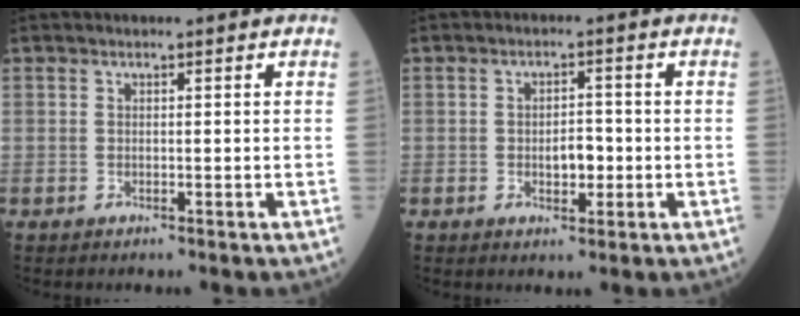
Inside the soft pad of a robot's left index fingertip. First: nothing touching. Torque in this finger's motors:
{"motor_torque": [0.16, 0.23, 0.05, 0.01]}